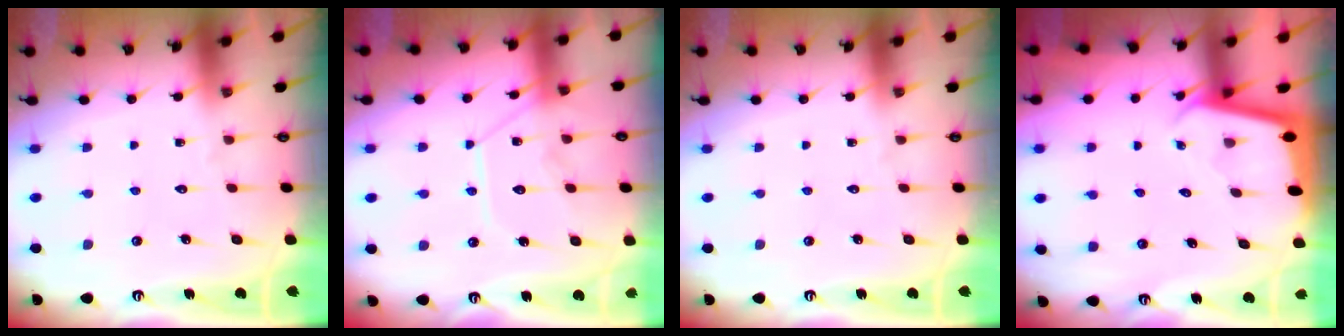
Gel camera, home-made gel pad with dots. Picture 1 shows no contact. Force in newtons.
{"total": 12.7, "press": 12.6, "slide": 1.2}
{"total": 0.0}
{"total": 2.0, "press": 2.0, "slide": 0.1}